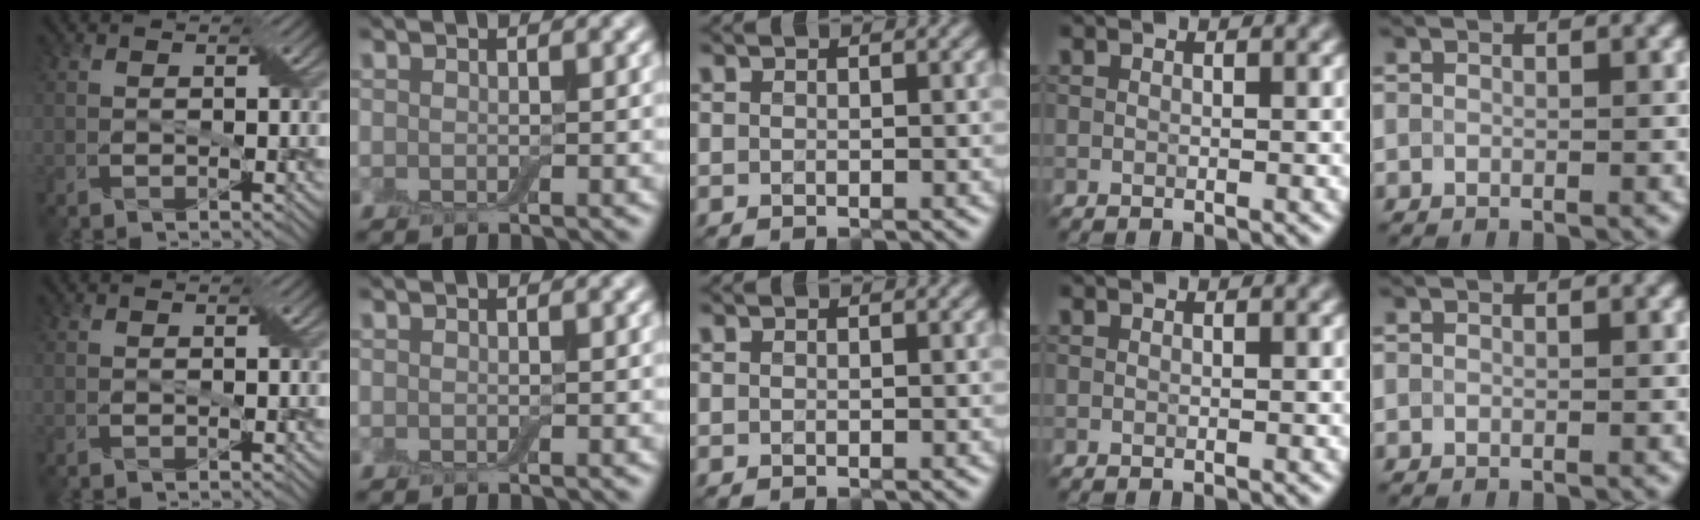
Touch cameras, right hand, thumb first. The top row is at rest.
{}